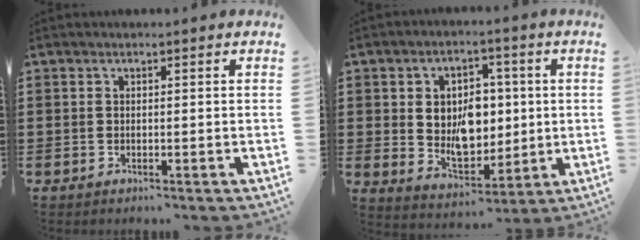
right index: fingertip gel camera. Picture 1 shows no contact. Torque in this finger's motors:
{"motor_torque": [1.38, 0.76, 1.05, 0.21]}